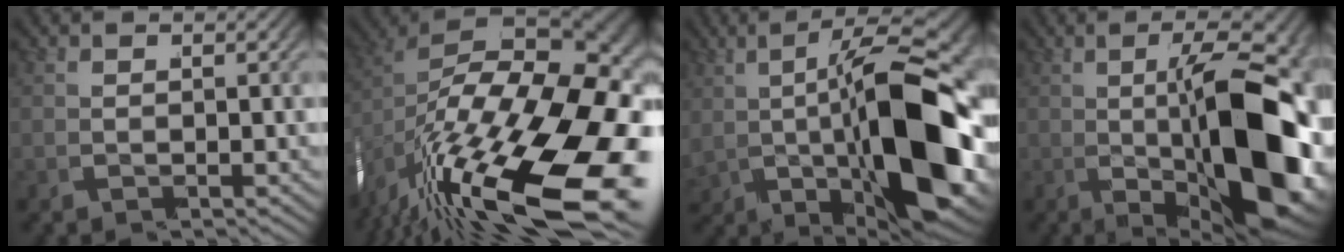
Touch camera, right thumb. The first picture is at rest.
{"total": 24.0, "force": [-7.5, 14.9, 17.3], "torque": [-0.303, -0.091, -0.093]}
{"total": 15.6, "force": [-1.8, 6.5, 14.0], "torque": [-0.226, -0.012, -0.017]}
{"total": 16.1, "force": [-2.6, 6.8, 14.4], "torque": [-0.232, -0.014, -0.031]}